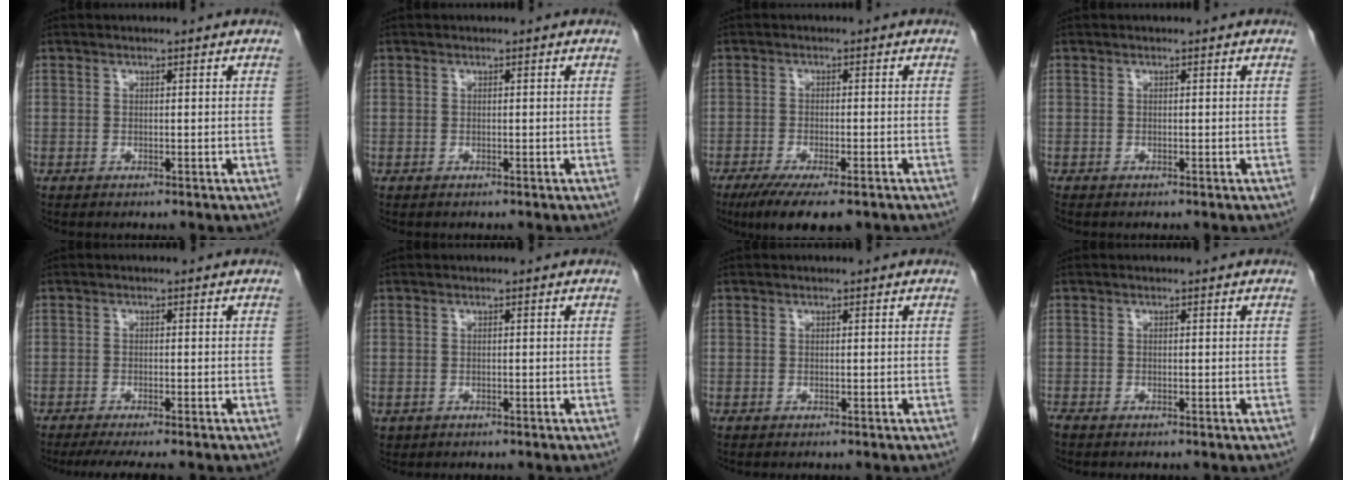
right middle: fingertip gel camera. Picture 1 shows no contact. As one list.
[{"total": 0.0}, {"total": 9.6, "force": [-6.8, 2.1, 6.4], "torque": [-0.094, -0.019, -0.104]}, {"total": 0.0}, {"total": 5.9, "force": [-4.8, 0.4, 3.3], "torque": [-0.043, -0.013, -0.074]}, {"total": 0.6, "force": [-0.2, 0.6, 0.1], "torque": [-0.004, 0.003, 0.002]}, {"total": 0.0}, {"total": 0.8, "force": [-0.7, -0.2, 0.4], "torque": [-0.005, -0.001, -0.009]}]